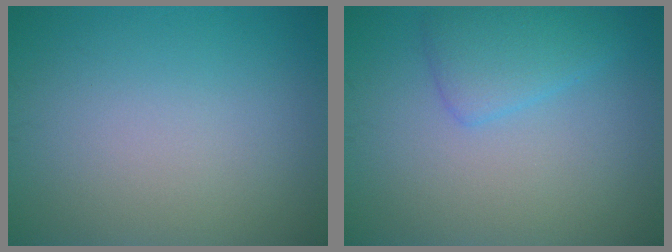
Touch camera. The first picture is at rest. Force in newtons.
{"total": 2.8, "press": 2.8, "slide": 0.2}